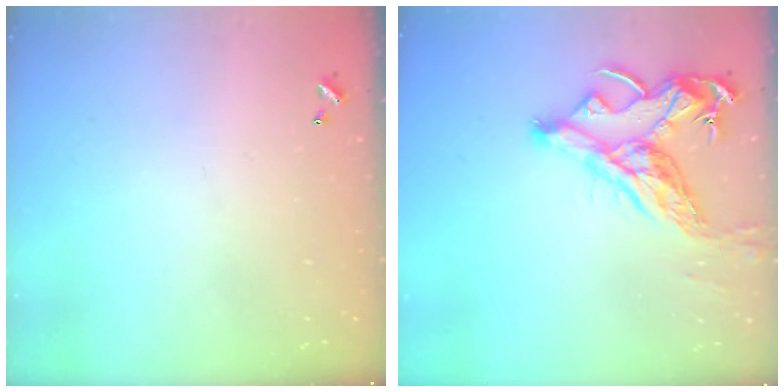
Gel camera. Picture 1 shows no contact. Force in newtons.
{"total": 11.4, "press": 11.2, "slide": 1.7}